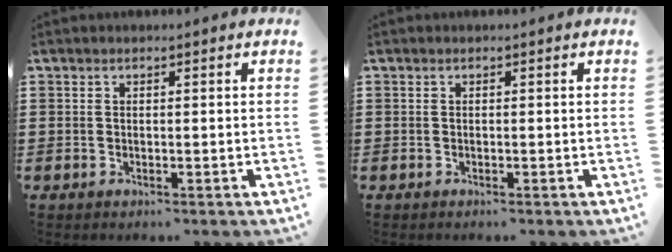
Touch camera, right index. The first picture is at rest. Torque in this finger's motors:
{"motor_torque": [-0.20, 0.22, 0.00, 0.00]}